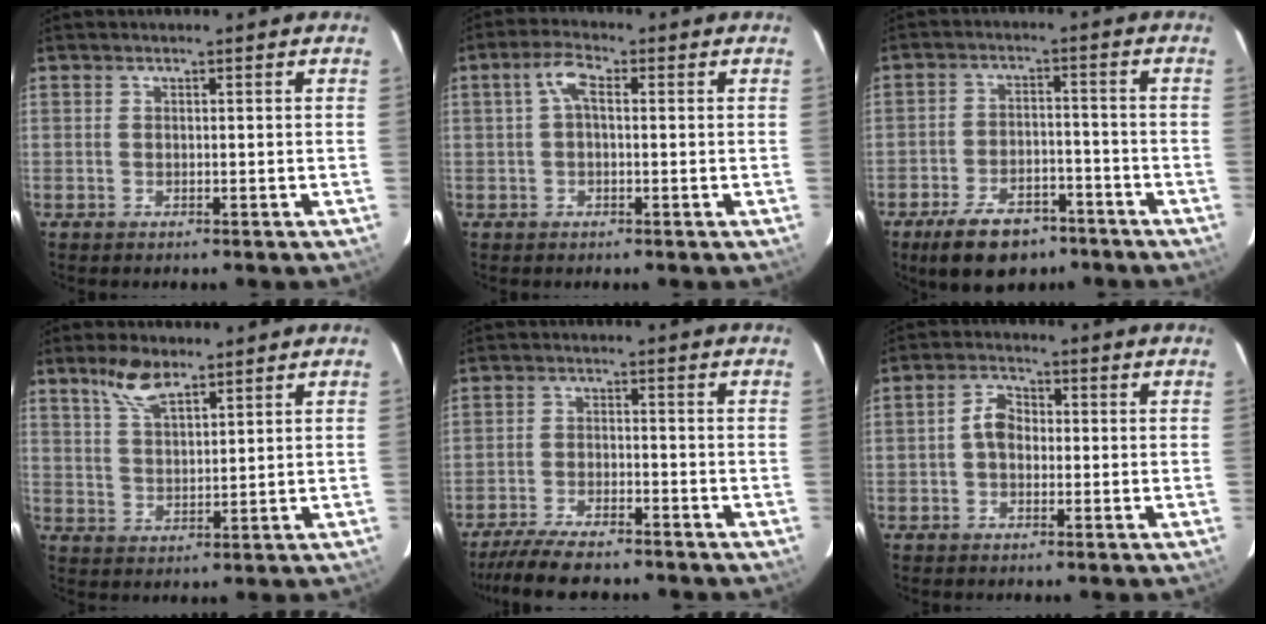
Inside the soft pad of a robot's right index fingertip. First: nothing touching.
{"total": 3.3, "force": [0.7, 1.3, 3.0], "torque": [-0.061, 0.012, 0.014]}
{"total": 13.2, "force": [-10.8, 4.6, 5.9], "torque": [-0.136, -0.008, -0.170]}
{"total": 6.2, "force": [4.8, 1.9, 3.4], "torque": [-0.062, 0.003, 0.096]}
{"total": 10.4, "force": [-9.1, 2.1, 4.5], "torque": [-0.109, -0.017, -0.152]}
{"total": 3.3, "force": [-0.3, 2.4, 2.2], "torque": [-0.040, 0.013, -0.006]}